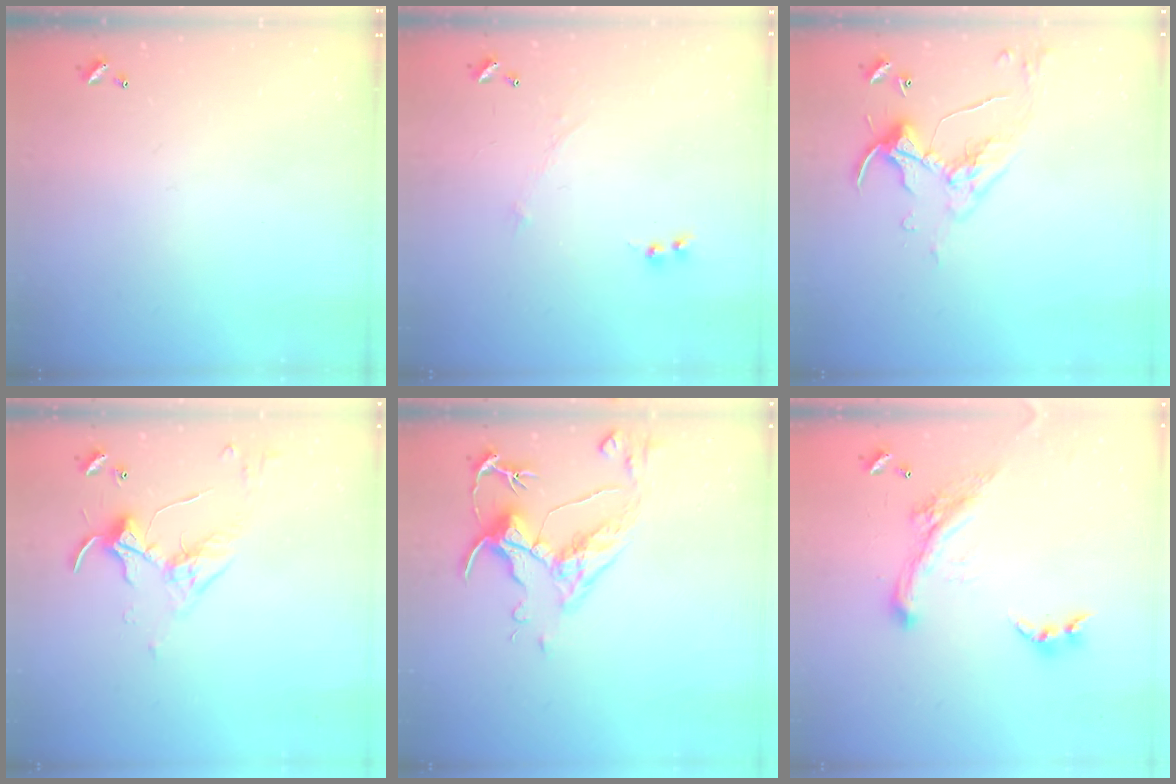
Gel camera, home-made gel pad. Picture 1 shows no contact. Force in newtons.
{"total": 0.0}
{"total": 6.2, "press": 6.2, "slide": 0.7}
{"total": 3.4, "press": 3.3, "slide": 0.6}
{"total": 5.0, "press": 4.8, "slide": 1.4}
{"total": 3.2, "press": 2.9, "slide": 1.2}